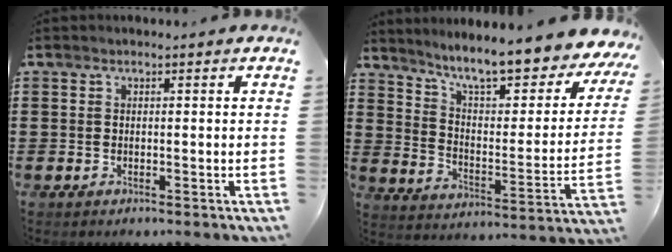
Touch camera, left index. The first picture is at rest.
{"total": 9.5, "force": [8.0, 0.5, 5.1], "torque": [-0.115, -0.060, 0.130]}